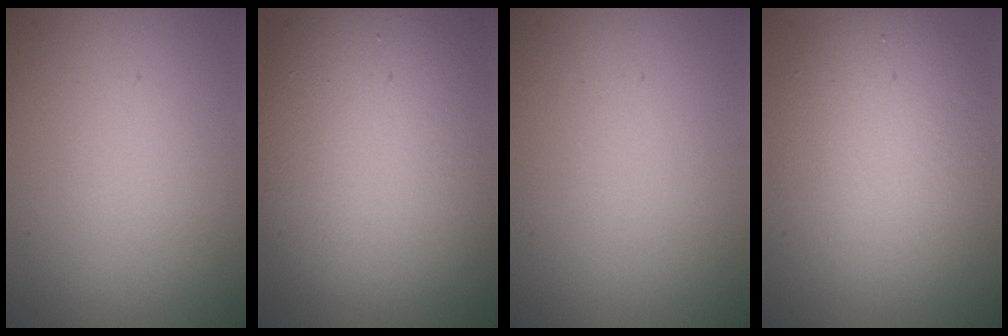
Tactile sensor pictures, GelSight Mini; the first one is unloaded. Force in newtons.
{"total": 11.3, "press": 11.3, "slide": 0.6}
{"total": 0.0}
{"total": 6.7, "press": 6.7, "slide": 0.2}